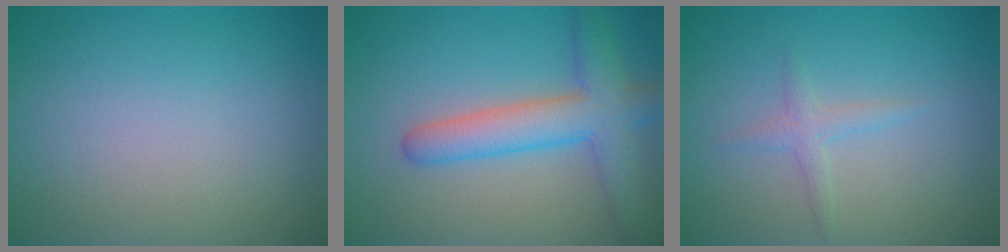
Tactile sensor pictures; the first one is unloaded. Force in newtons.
{"total": 5.7, "press": 5.7, "slide": 0.2}
{"total": 1.4, "press": 1.4, "slide": 0.1}